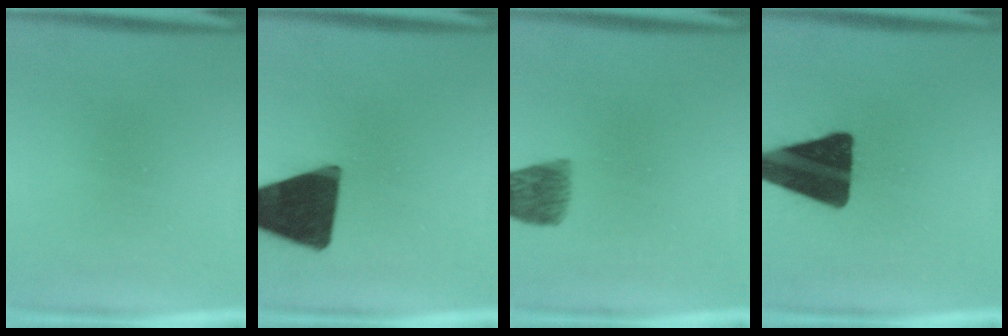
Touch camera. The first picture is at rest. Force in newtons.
{"total": 18.9}
{"total": 6.4}
{"total": 19.3}